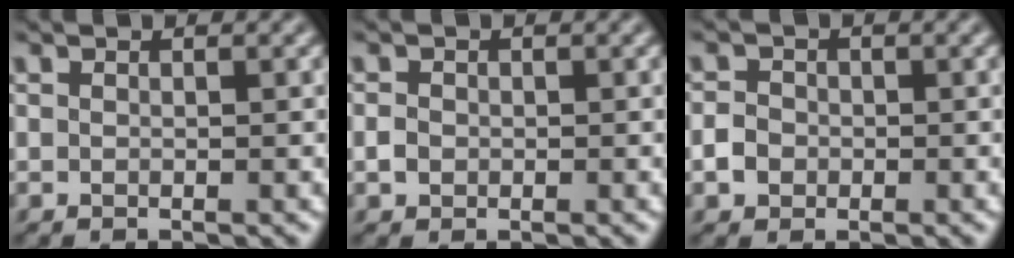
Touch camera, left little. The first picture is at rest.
{"total": 1.0, "force": [-0.3, 0.9, 0.4], "torque": [-0.009, -0.001, -0.008]}
{"total": 1.8, "force": [-0.6, 1.5, 0.6], "torque": [-0.010, 0.001, -0.017]}